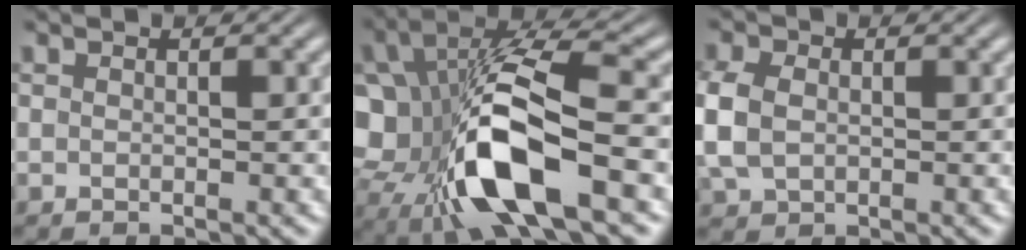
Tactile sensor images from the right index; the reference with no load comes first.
{"total": 12.5, "force": [-2.0, 7.4, 9.8], "torque": [-0.207, -0.014, -0.028]}
{"total": 3.8, "force": [0.0, 3.1, 2.2], "torque": [-0.071, -0.011, 0.009]}